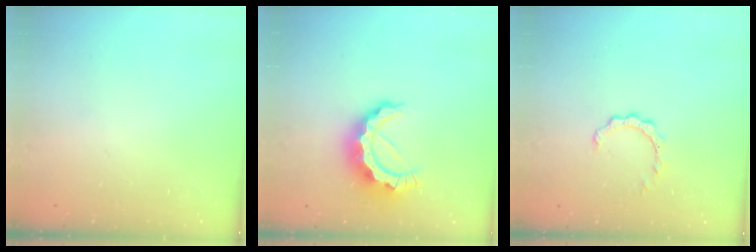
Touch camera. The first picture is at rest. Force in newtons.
{"total": 10.8, "press": 10.7, "slide": 1.2}
{"total": 2.2, "press": 2.2, "slide": 0.1}